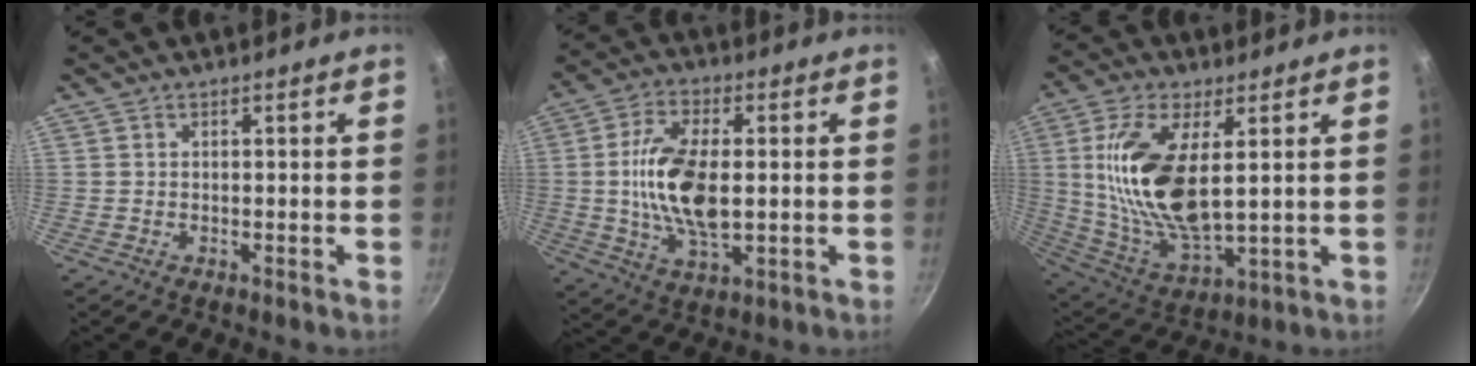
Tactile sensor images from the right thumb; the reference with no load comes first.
{"total": 14.2, "force": [0.2, 6.7, 12.5], "torque": [-0.239, -0.004, 0.004]}
{"total": 18.6, "force": [3.0, 8.2, 16.4], "torque": [-0.330, -0.022, 0.068]}